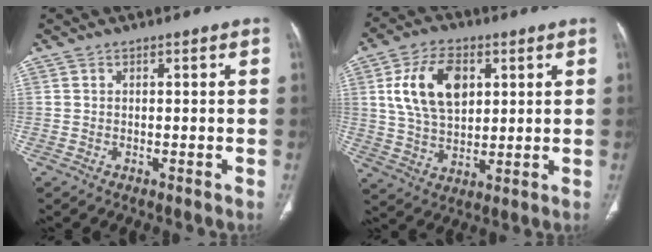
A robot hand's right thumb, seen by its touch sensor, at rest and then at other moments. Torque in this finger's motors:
{"motor_torque": [-0.71, 1.07, 1.28, 0.33, 0.13]}